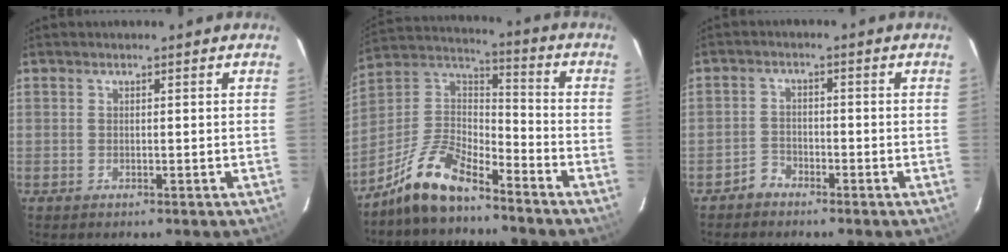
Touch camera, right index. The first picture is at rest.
{"total": 13.2, "force": [-10.1, 4.2, 7.3], "torque": [-0.171, 0.020, -0.198]}
{"total": 2.6, "force": [-2.1, 1.5, -0.1], "torque": [0.003, 0.010, -0.040]}